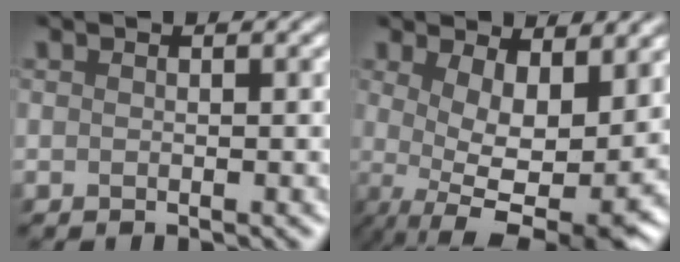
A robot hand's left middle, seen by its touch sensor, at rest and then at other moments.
{"total": 9.0, "force": [0.5, 4.4, 7.9], "torque": [-0.119, -0.017, 0.020]}